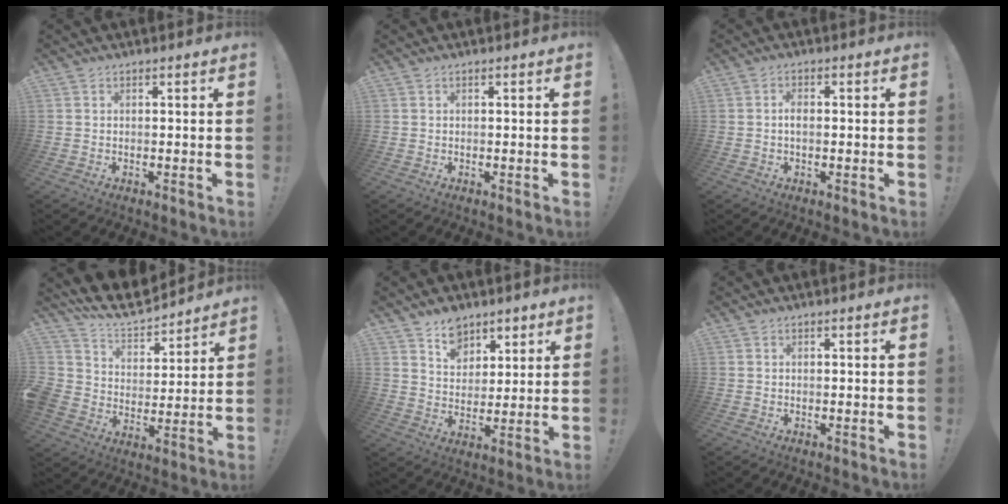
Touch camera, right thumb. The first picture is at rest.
{"total": 0.0}
{"total": 2.5, "force": [-0.1, 1.3, 2.1], "torque": [-0.032, 0.005, -0.004]}
{"total": 11.0, "force": [9.0, 5.6, 3.1], "torque": [-0.071, -0.072, 0.168]}
{"total": 9.3, "force": [6.5, 6.4, 1.9], "torque": [-0.025, -0.047, 0.126]}
{"total": 0.0}